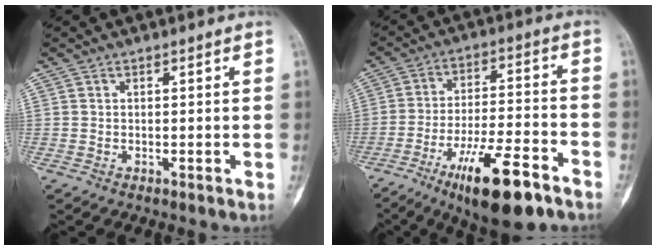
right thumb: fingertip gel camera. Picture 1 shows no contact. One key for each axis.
{"total": 16.0, "fx": -9.5, "fy": 4.4, "fz": 12.1, "tx": -0.202, "ty": 0.052, "tz": -0.153}